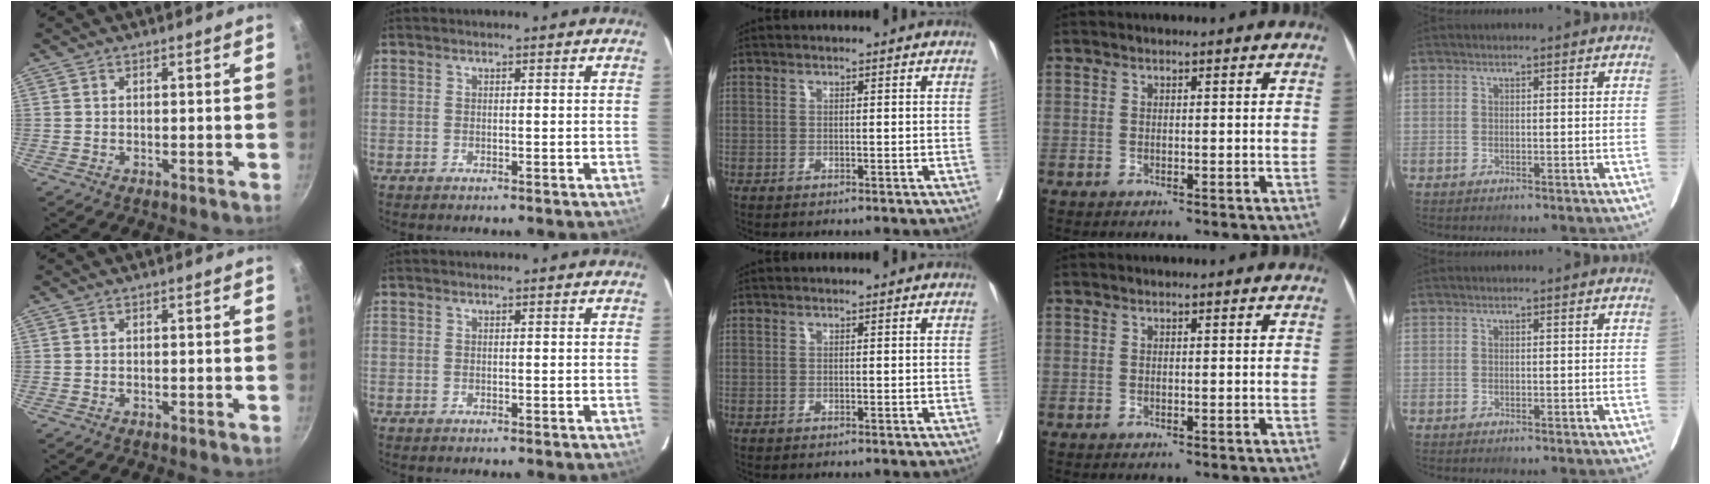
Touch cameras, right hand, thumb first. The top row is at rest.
{}